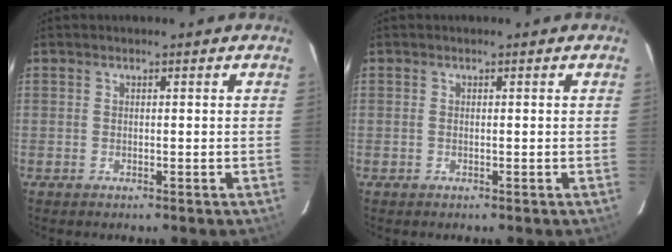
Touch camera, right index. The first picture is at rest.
{"total": 0.0}